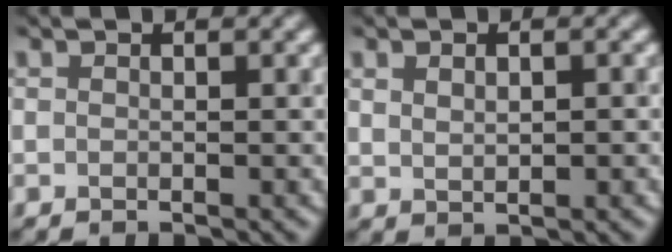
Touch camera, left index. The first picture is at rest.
{"total": 1.4, "force": [0.4, 0.8, 1.1], "torque": [-0.015, 0.006, 0.016]}